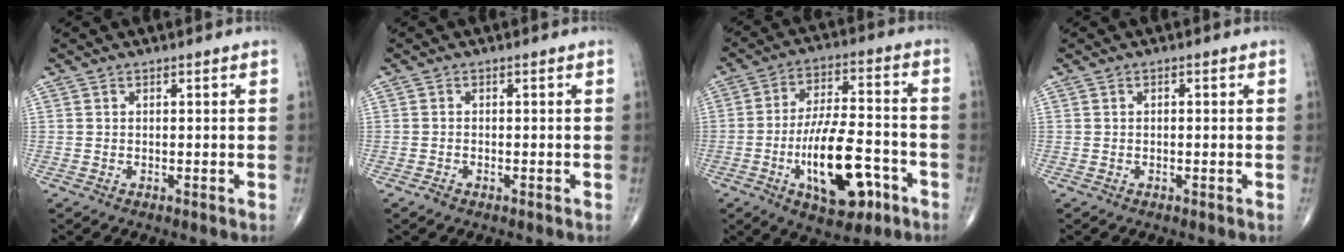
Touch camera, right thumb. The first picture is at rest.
{"total": 0.9, "force": [-0.7, 0.5, 0.4], "torque": [-0.009, 0.003, -0.014]}
{"total": 16.9, "force": [-6.3, 7.2, 14.0], "torque": [-0.217, 0.031, -0.095]}
{"total": 0.5, "force": [0.0, 0.3, 0.5], "torque": [-0.009, 0.001, 0.001]}